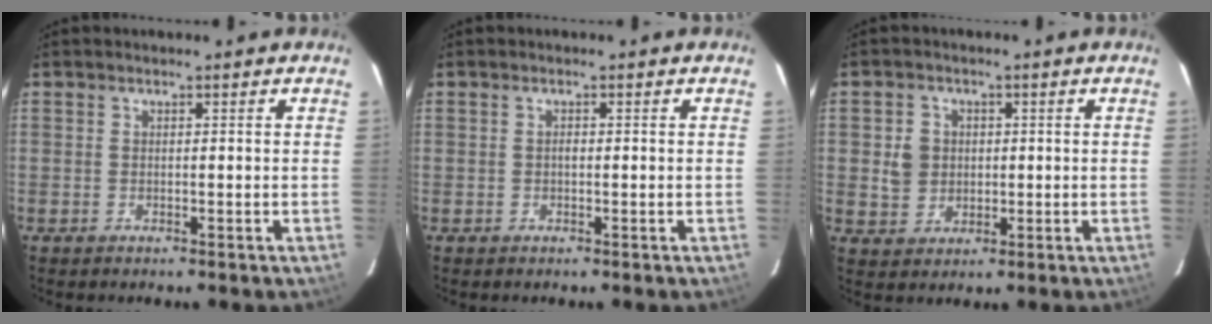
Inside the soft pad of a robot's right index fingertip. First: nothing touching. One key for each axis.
{"total": 0.6, "fx": -0.1, "fy": 0.3, "fz": 0.5, "tx": -0.008, "ty": 0.004, "tz": -0.002}
{"total": 5.3, "fx": 0.4, "fy": 4.9, "fz": 2.0, "tx": -0.037, "ty": 0.014, "tz": 0.014}